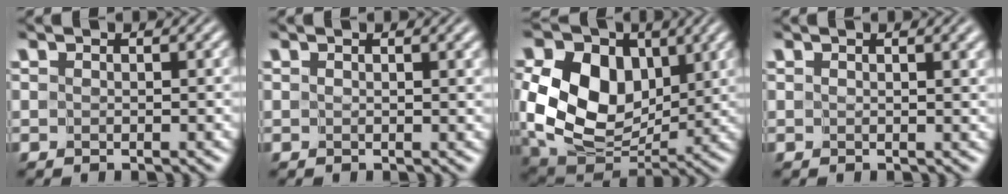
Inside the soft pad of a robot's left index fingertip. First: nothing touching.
{"total": 2.2, "force": [1.2, 0.6, 1.8], "torque": [-0.018, 0.001, 0.011]}
{"total": 13.0, "force": [2.2, 9.6, 8.5], "torque": [-0.185, 0.003, 0.049]}
{"total": 3.6, "force": [1.8, 1.3, 2.9], "torque": [-0.024, 0.006, 0.009]}